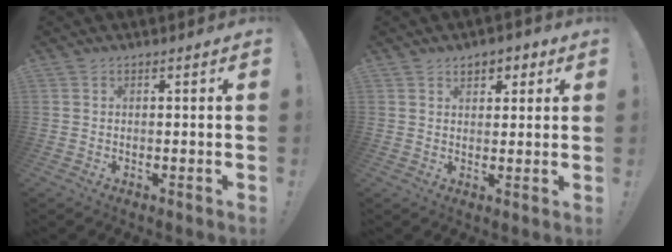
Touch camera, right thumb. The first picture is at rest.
{"total": 3.9, "force": [1.9, 2.9, 1.9], "torque": [-0.019, -0.002, 0.031]}